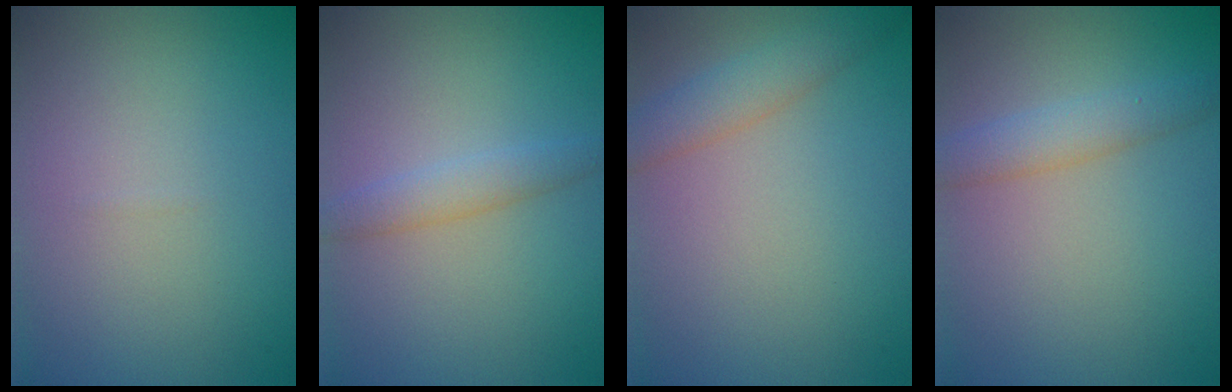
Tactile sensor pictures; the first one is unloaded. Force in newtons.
{"total": 1.9, "press": 1.9, "slide": 0.1}
{"total": 3.0, "press": 3.0, "slide": 0.1}
{"total": 2.8, "press": 2.8, "slide": 0.1}